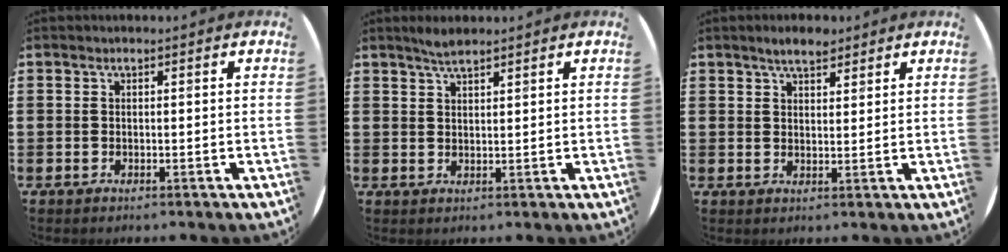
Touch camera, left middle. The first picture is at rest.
{"total": 2.4, "force": [2.1, 0.3, 1.0], "torque": [-0.022, 0.002, 0.039]}
{"total": 3.3, "force": [2.8, 1.2, 1.4], "torque": [-0.023, 0.000, 0.049]}